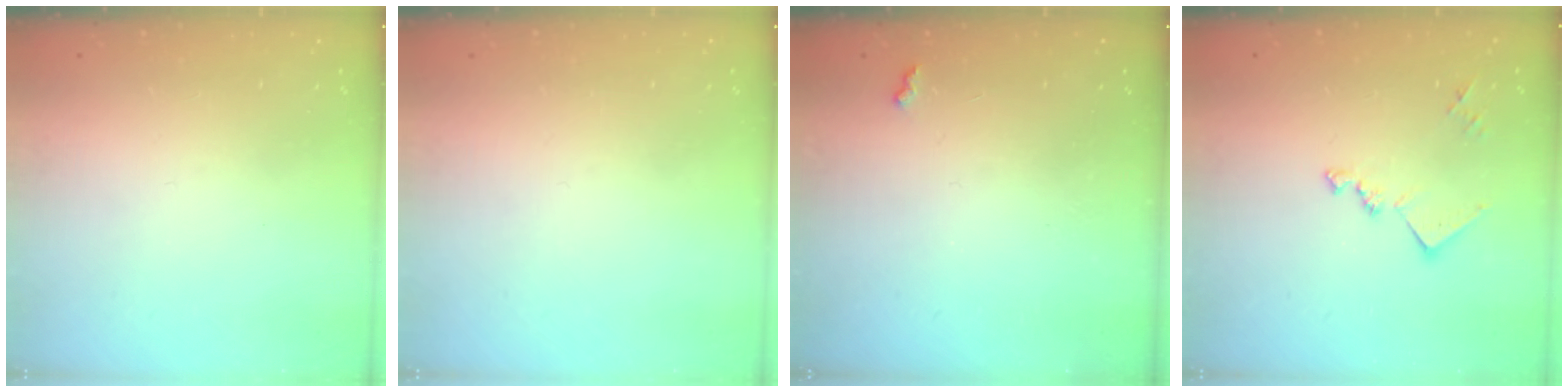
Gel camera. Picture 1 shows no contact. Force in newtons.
{"total": 0.0}
{"total": 2.6, "press": 2.5, "slide": 0.5}
{"total": 11.5, "press": 11.5, "slide": 0.5}